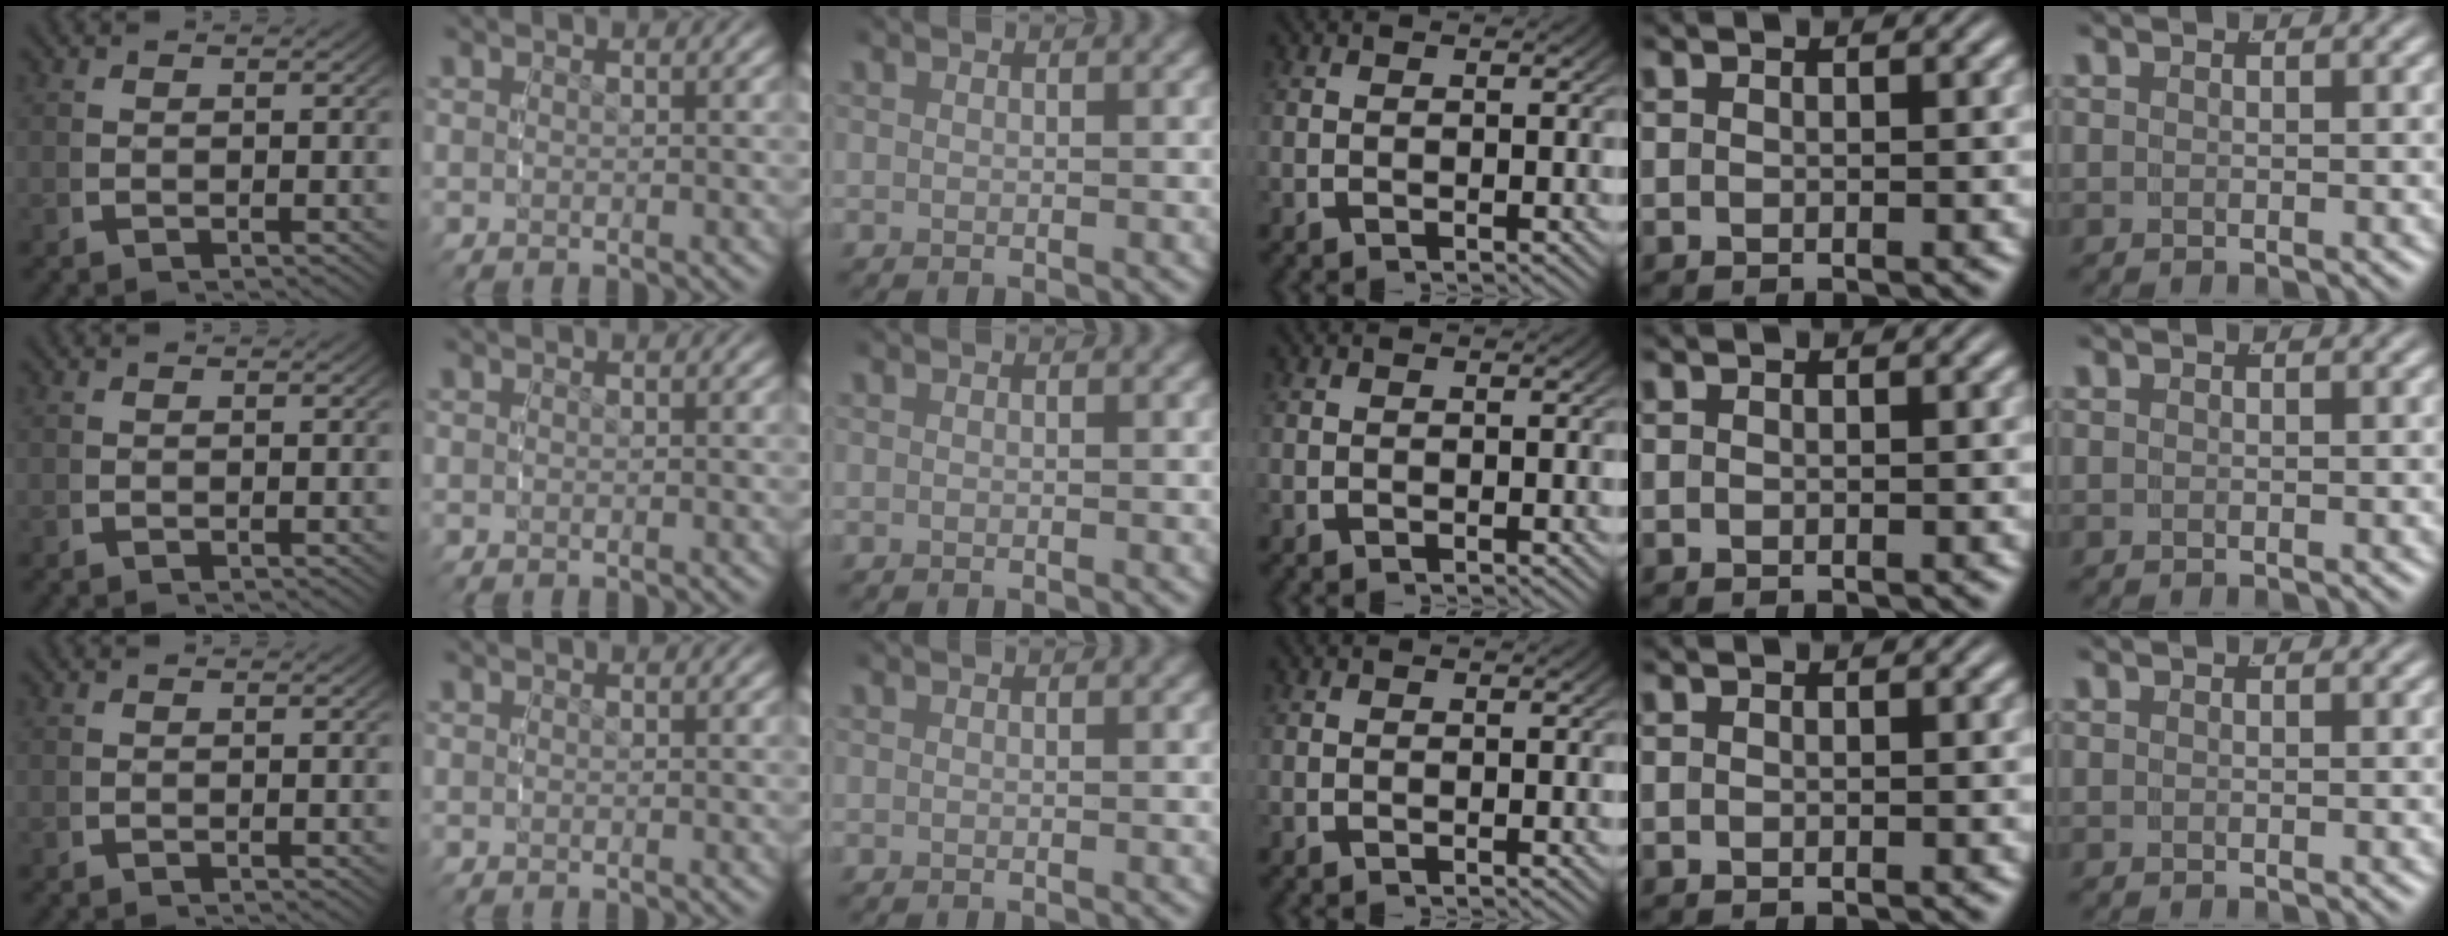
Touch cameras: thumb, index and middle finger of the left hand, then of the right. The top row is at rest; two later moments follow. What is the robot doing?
{"motion": "reach", "object": "stress ball aka squeeze ball"}